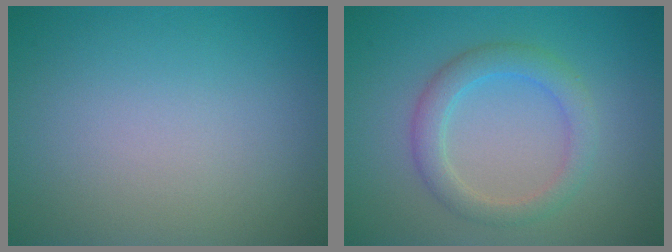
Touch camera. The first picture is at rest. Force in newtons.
{"total": 3.0, "press": 3.0, "slide": 0.3}